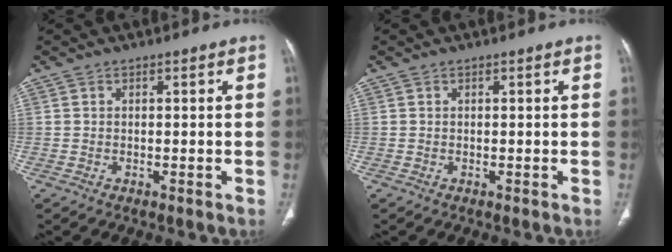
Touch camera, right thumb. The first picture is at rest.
{"total": 0.0}